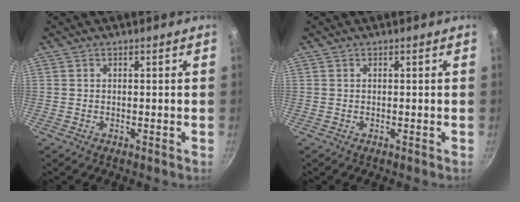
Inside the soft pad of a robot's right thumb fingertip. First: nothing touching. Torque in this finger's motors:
{"motor_torque": [0.01, 0.02, -0.06, 0.05, 0.00]}